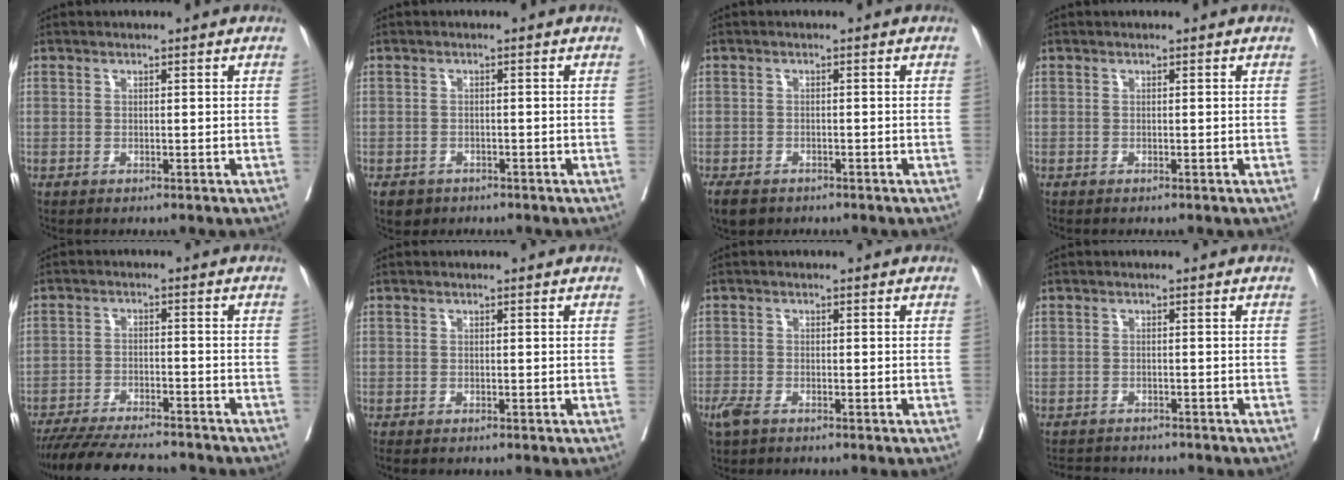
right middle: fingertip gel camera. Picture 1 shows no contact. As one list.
[{"total": 2.9, "force": [-2.0, 2.0, 0.6], "torque": [-0.008, 0.001, -0.031]}, {"total": 4.7, "force": [-3.5, 2.5, 1.9], "torque": [-0.030, -0.005, -0.053]}, {"total": 0.0}, {"total": 14.5, "force": [-13.1, 2.1, 5.9], "torque": [-0.102, -0.016, -0.196]}, {"total": 1.3, "force": [-1.2, 0.2, 0.6], "torque": [-0.012, -0.005, -0.019]}, {"total": 2.9, "force": [-2.0, 1.1, 1.7], "torque": [-0.041, -0.006, -0.036]}, {"total": 5.8, "force": [-5.5, 1.3, 1.4], "torque": [-0.016, -0.005, -0.078]}]